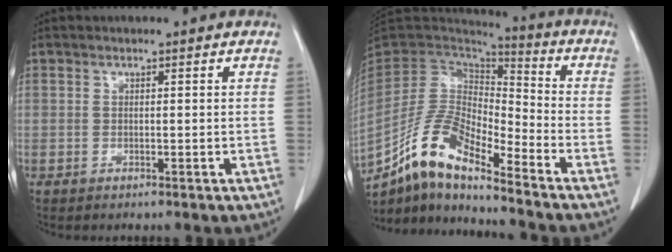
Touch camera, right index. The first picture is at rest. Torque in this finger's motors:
{"motor_torque": [0.12, -0.09, 0.07, -0.01]}